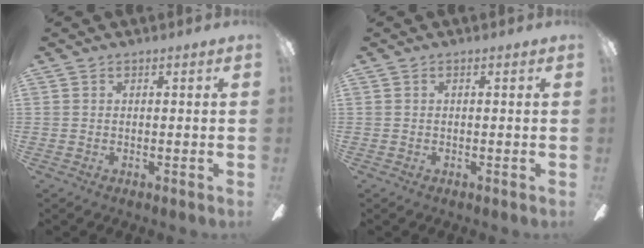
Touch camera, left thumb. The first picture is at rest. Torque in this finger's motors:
{"motor_torque": [0.00, 0.00, -0.13, 0.13, 0.00]}